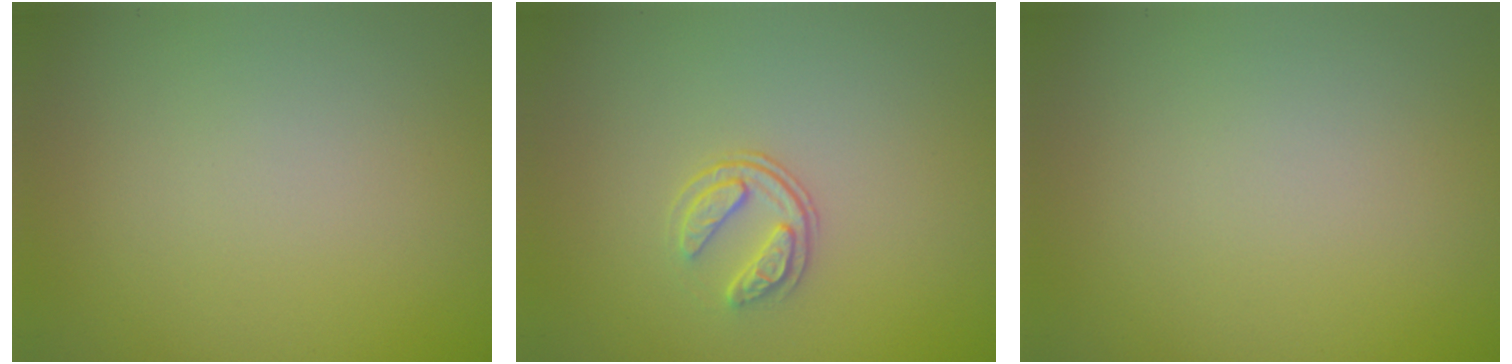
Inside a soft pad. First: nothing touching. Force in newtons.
{"total": 1.9, "press": 1.3, "slide": 1.4}
{"total": 0.0}